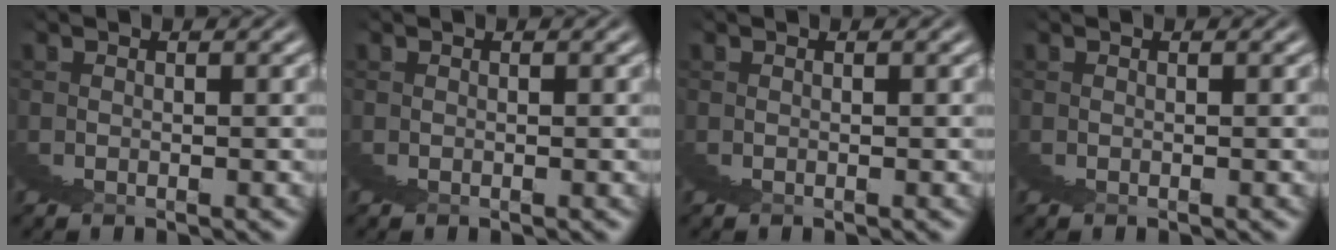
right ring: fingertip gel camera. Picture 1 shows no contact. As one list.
[{"total": 0.0}, {"total": 0.0}, {"total": 0.0}]